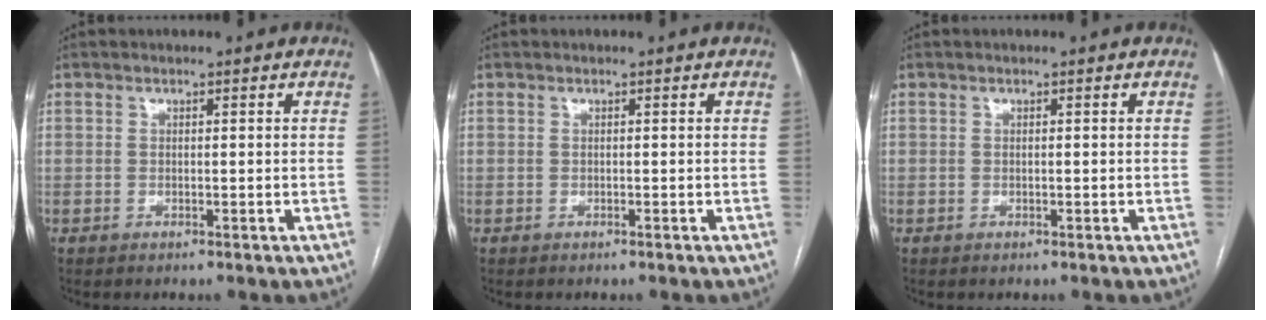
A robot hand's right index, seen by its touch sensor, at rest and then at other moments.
{"total": 0.0}
{"total": 0.0}